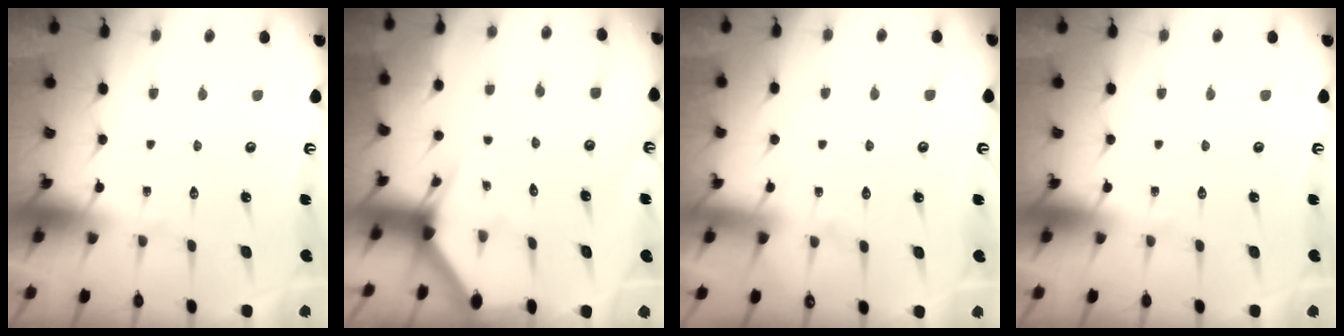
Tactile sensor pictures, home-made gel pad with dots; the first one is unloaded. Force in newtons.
{"total": 3.0, "press": 3.0, "slide": 0.1}
{"total": 2.9, "press": 2.9, "slide": 0.4}
{"total": 0.0}